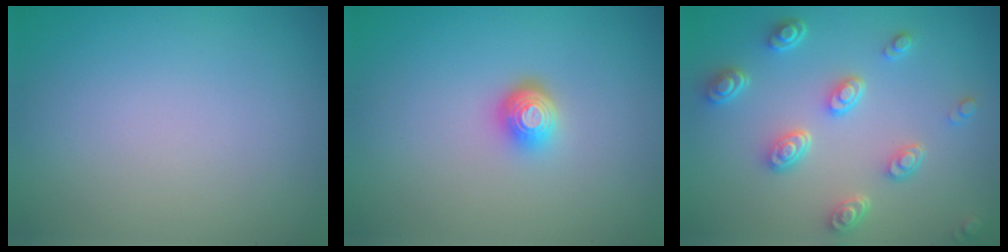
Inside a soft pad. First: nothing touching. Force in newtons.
{"total": 2.0, "press": 1.5, "slide": 1.4}
{"total": 4.5, "press": 3.4, "slide": 2.9}